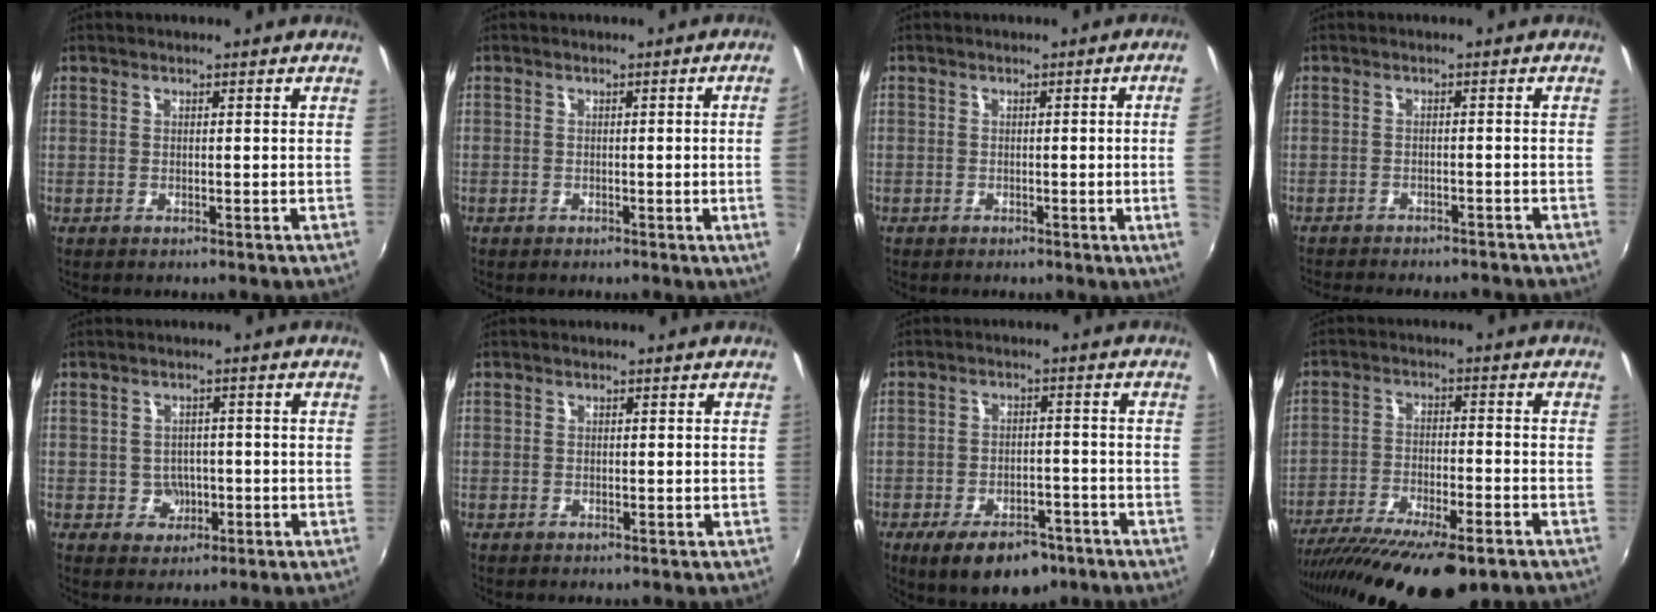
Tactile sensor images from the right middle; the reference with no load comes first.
{"total": 2.8, "force": [-0.1, -1.5, 2.4], "torque": [-0.043, -0.010, 0.005]}
{"total": 3.8, "force": [-0.1, -1.5, 3.5], "torque": [-0.055, -0.010, 0.001]}
{"total": 9.6, "force": [-8.5, 2.4, 3.6], "torque": [-0.084, -0.018, -0.119]}
{"total": 3.6, "force": [-0.9, 3.4, 0.8], "torque": [-0.019, 0.007, -0.006]}
{"total": 0.0}
{"total": 11.8, "force": [-7.7, 5.8, 6.8], "torque": [-0.132, -0.014, -0.109]}
{"total": 20.1, "force": [-15.1, 4.9, 12.3], "torque": [-0.234, -0.060, -0.240]}